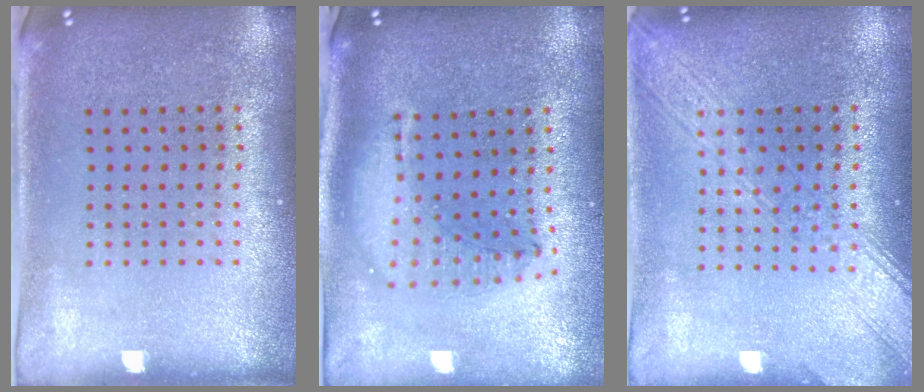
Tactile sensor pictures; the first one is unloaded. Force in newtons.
{"total": 1.5, "press": 1.3, "slide": 0.7}
{"total": 3.2, "press": 3.2, "slide": 0.4}